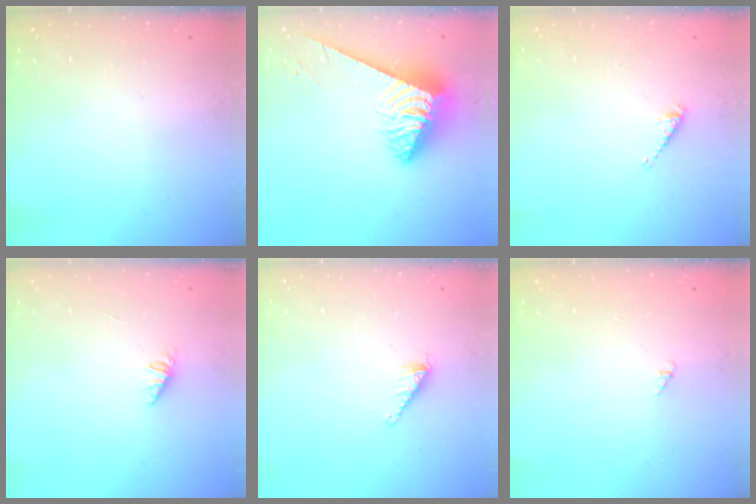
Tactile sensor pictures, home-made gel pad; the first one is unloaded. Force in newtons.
{"total": 6.6, "press": 6.6, "slide": 0.9}
{"total": 2.9, "press": 2.9, "slide": 0.5}
{"total": 1.1, "press": 1.0, "slide": 0.3}
{"total": 1.8, "press": 1.8, "slide": 0.0}
{"total": 1.3, "press": 1.2, "slide": 0.3}